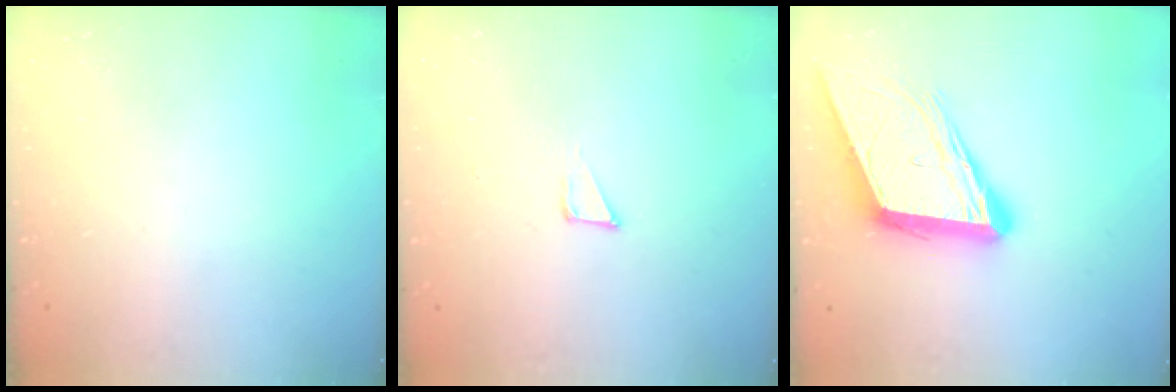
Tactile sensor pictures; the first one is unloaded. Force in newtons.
{"total": 4.2, "press": 4.2, "slide": 0.4}
{"total": 14.8, "press": 14.1, "slide": 4.2}